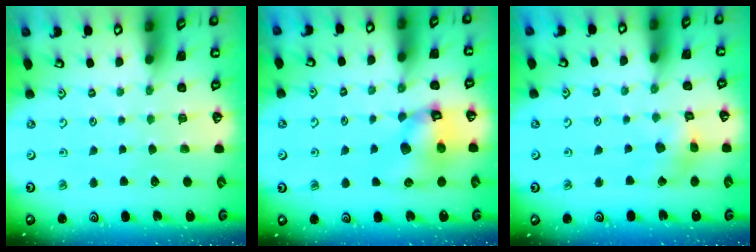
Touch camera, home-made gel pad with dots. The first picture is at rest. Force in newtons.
{"total": 11.2, "press": 11.1, "slide": 1.5}
{"total": 5.9, "press": 5.9, "slide": 0.5}